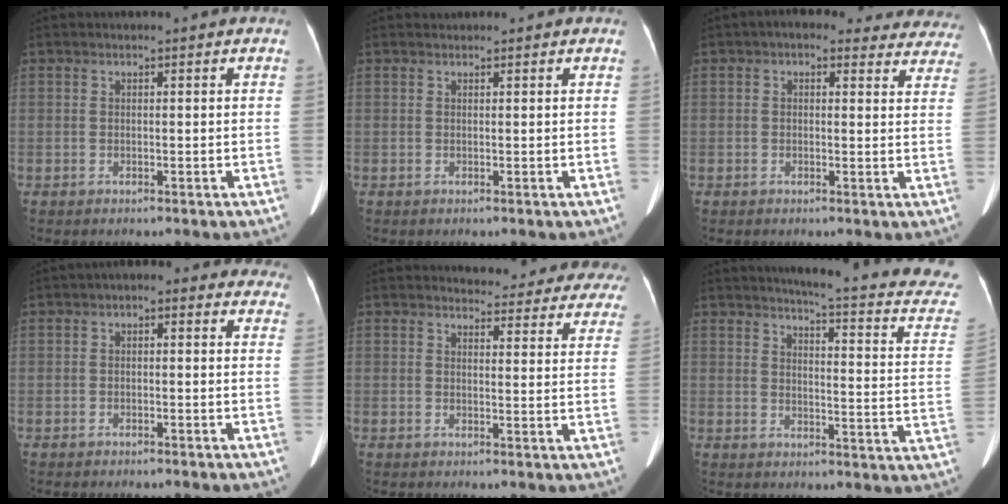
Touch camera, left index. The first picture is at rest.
{"total": 0.6, "force": [0.6, 0.2, -0.1], "torque": [-0.006, 0.012, 0.013]}
{"total": 14.1, "force": [12.2, 5.5, 4.3], "torque": [-0.011, 0.019, 0.115]}
{"total": 5.0, "force": [2.7, 2.5, 3.4], "torque": [-0.026, 0.026, 0.019]}
{"total": 17.0, "force": [16.2, 4.4, 2.7], "torque": [0.002, -0.043, 0.161]}
{"total": 18.6, "force": [17.0, 0.9, 7.4], "torque": [-0.090, -0.085, 0.179]}